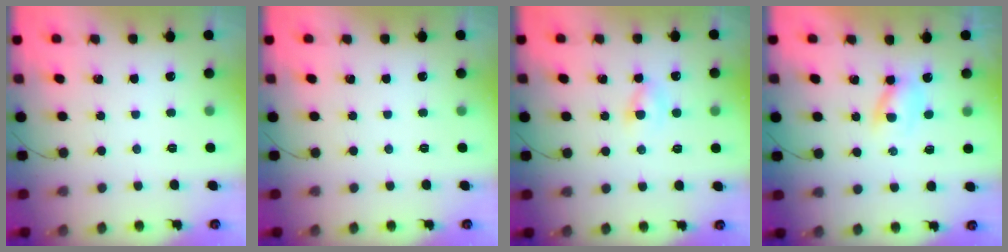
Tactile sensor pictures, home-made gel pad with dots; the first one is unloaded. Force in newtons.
{"total": 0.0}
{"total": 2.3, "press": 2.1, "slide": 1.0}
{"total": 2.6, "press": 2.3, "slide": 1.2}